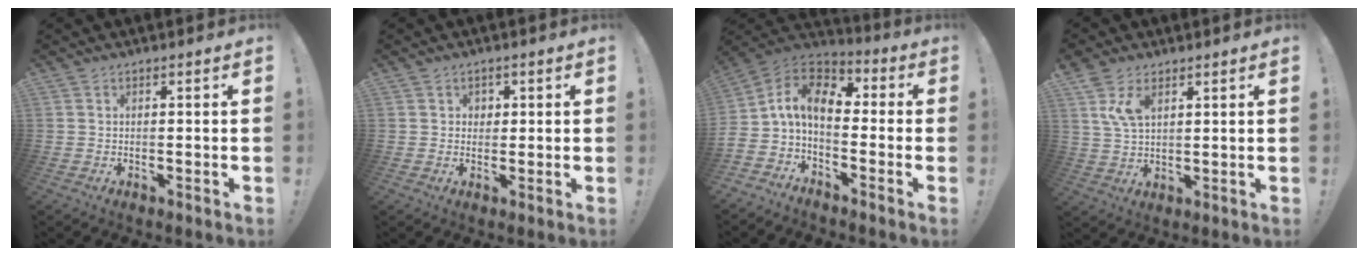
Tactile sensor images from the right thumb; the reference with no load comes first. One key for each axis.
{"total": 2.3, "fx": 0.7, "fy": 2.1, "fz": 0.5, "tx": -0.005, "ty": -0.002, "tz": 0.010}
{"total": 11.1, "fx": 0.7, "fy": 6.3, "fz": 9.1, "tx": -0.174, "ty": 0.012, "tz": 0.016}
{"total": 8.6, "fx": 4.2, "fy": 4.9, "fz": 5.7, "tx": -0.107, "ty": -0.007, "tz": 0.081}